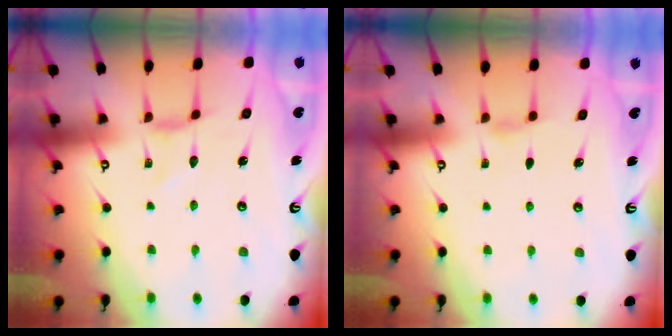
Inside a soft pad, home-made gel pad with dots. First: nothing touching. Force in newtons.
{"total": 2.0, "press": 2.0, "slide": 0.4}